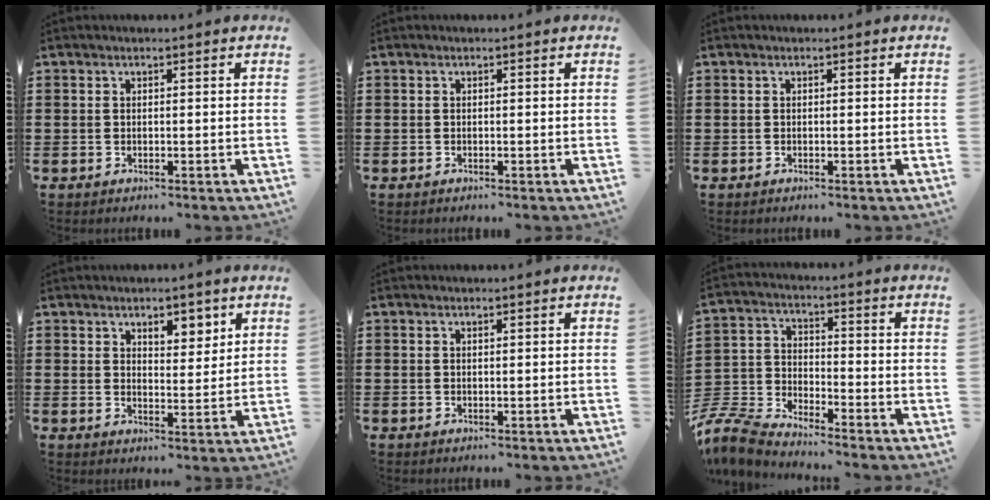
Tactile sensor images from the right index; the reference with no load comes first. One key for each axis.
{"total": 0.0}
{"total": 0.0}
{"total": 4.3, "fx": 3.1, "fy": 2.2, "fz": 2.2, "tx": -0.028, "ty": -0.001, "tz": 0.050}
{"total": 0.0}
{"total": 7.1, "fx": -6.9, "fy": 0.7, "fz": 1.5, "tx": -0.061, "ty": -0.006, "tz": -0.145}